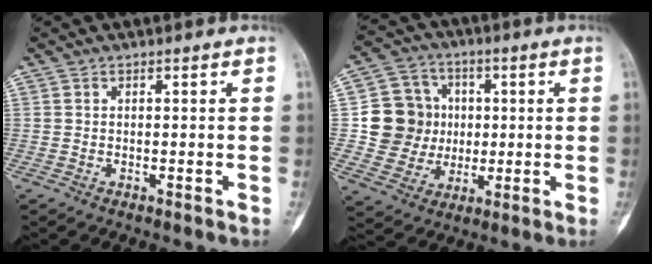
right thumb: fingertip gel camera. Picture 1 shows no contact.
{"total": 12.4, "force": [0.8, 11.6, 4.0], "torque": [-0.025, 0.013, 0.021]}